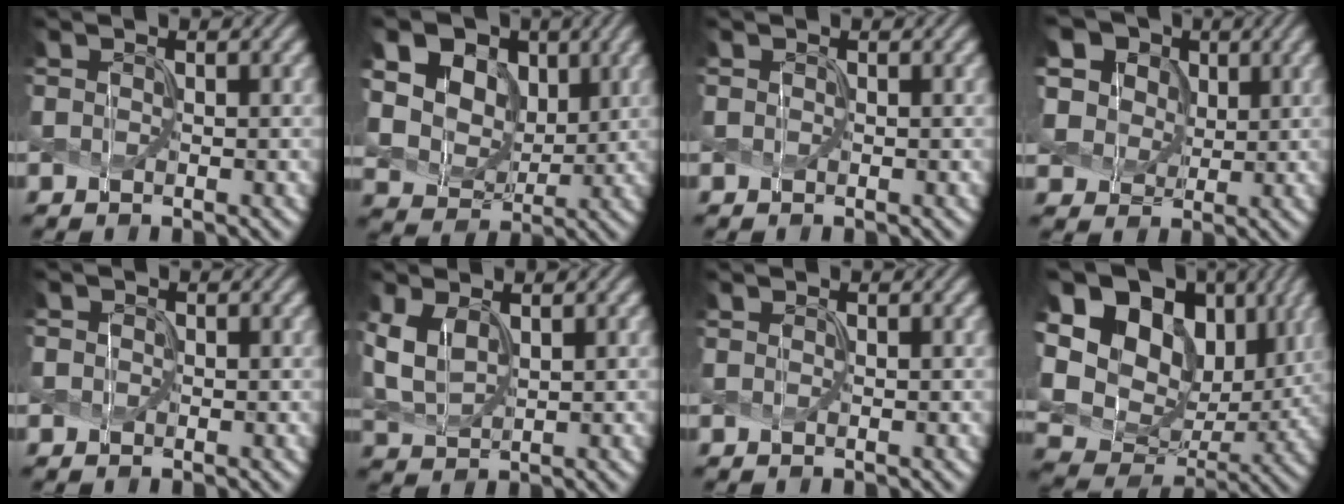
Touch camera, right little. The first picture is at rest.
{"total": 14.6, "force": [6.0, 11.2, 7.2], "torque": [-0.192, 0.027, 0.124]}
{"total": 0.0}
{"total": 11.1, "force": [5.7, 8.2, 4.9], "torque": [-0.139, 0.029, 0.096]}
{"total": 1.1, "force": [0.0, 1.0, 0.3], "torque": [-0.003, 0.001, -0.011]}
{"total": 3.7, "force": [1.3, 2.1, 2.8], "torque": [-0.078, 0.002, 0.031]}
{"total": 0.0}
{"total": 18.5, "force": [6.3, 13.6, 10.8], "torque": [-0.230, 0.030, 0.115]}